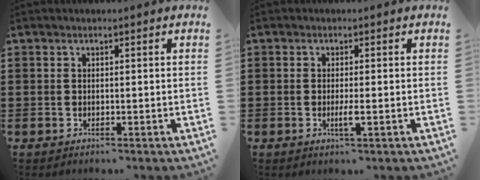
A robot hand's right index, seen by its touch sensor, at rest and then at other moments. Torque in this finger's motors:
{"motor_torque": [1.83, 0.31, 0.22, 0.11]}